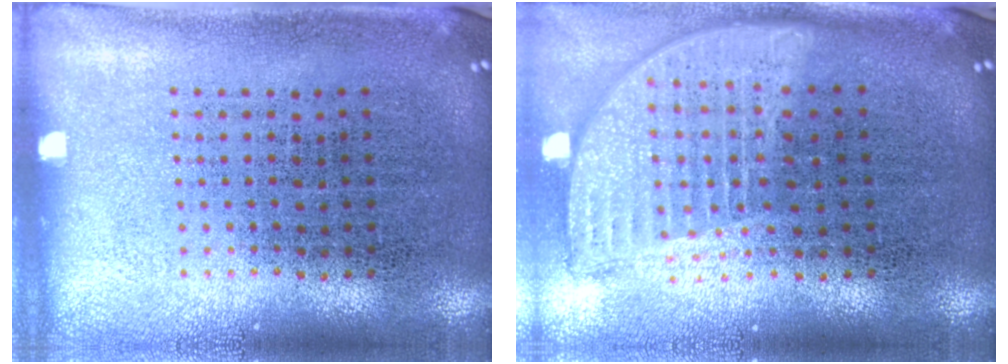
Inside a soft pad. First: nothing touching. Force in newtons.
{"total": 1.9, "press": 1.5, "slide": 1.1}